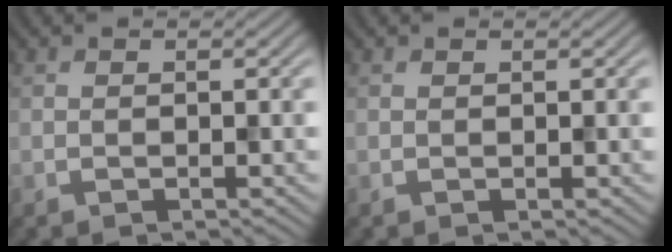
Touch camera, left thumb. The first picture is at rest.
{"total": 0.0}